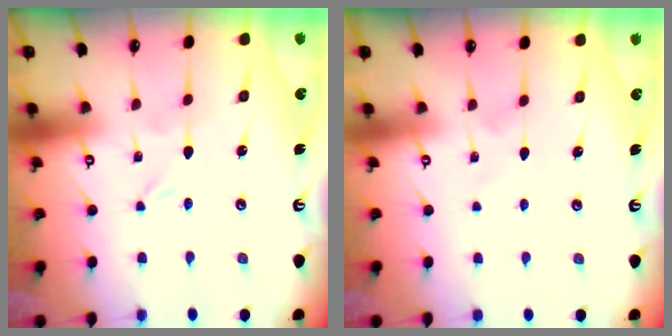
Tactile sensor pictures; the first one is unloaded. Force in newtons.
{"total": 2.2, "press": 2.2, "slide": 0.3}